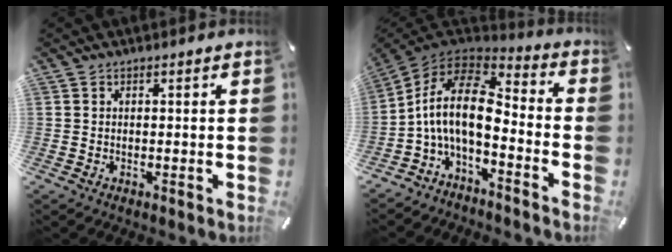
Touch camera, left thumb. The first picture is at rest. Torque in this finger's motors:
{"motor_torque": [-0.21, 2.02, 1.51, 1.26, 0.49]}